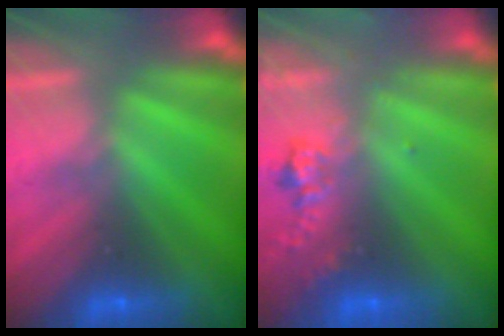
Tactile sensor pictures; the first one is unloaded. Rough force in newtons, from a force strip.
{"total": 2.4}